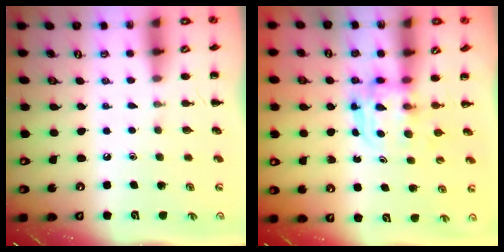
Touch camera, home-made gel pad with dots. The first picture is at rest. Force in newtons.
{"total": 3.8, "press": 3.8, "slide": 0.3}